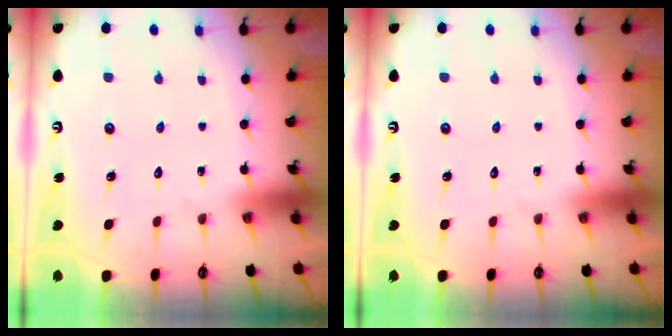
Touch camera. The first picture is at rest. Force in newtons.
{"total": 0.0}